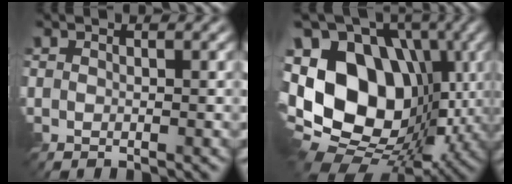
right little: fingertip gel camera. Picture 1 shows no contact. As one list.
[{"total": 17.2, "force": [-0.6, 12.3, 12.0], "torque": [-0.221, 0.002, -0.010]}]